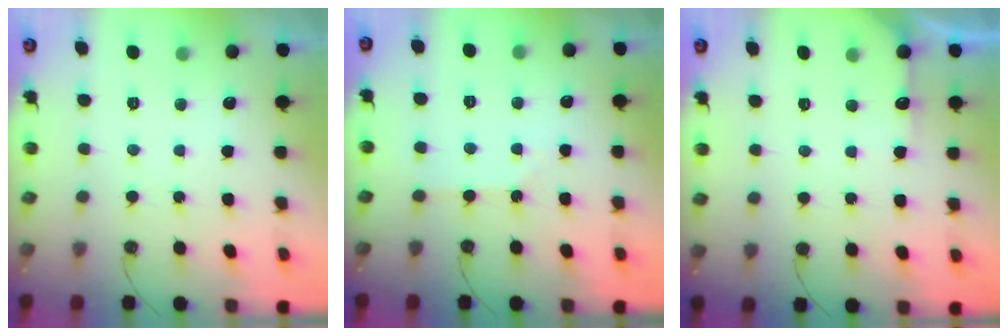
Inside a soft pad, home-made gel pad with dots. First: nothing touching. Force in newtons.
{"total": 2.6, "press": 2.6, "slide": 0.5}
{"total": 4.2, "press": 4.2, "slide": 0.5}